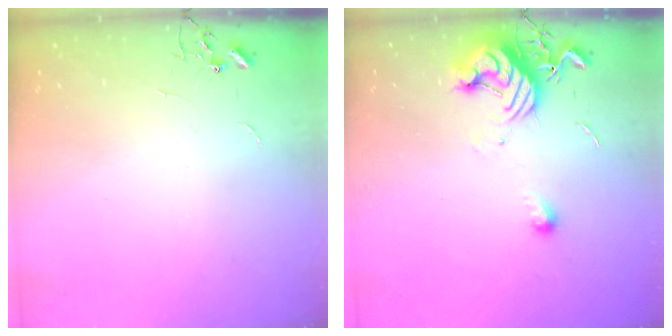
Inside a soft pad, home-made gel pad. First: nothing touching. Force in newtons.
{"total": 11.5, "press": 11.5, "slide": 0.6}